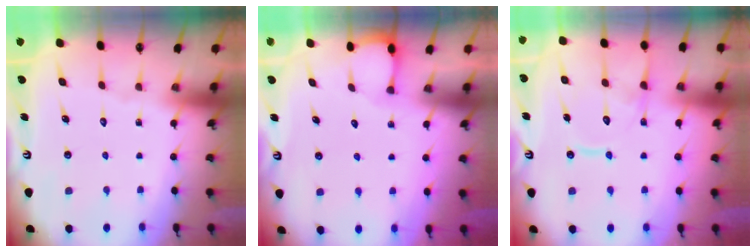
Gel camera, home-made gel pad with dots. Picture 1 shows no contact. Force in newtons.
{"total": 1.0, "press": 0.9, "slide": 0.1}
{"total": 12.2, "press": 12.2, "slide": 1.1}